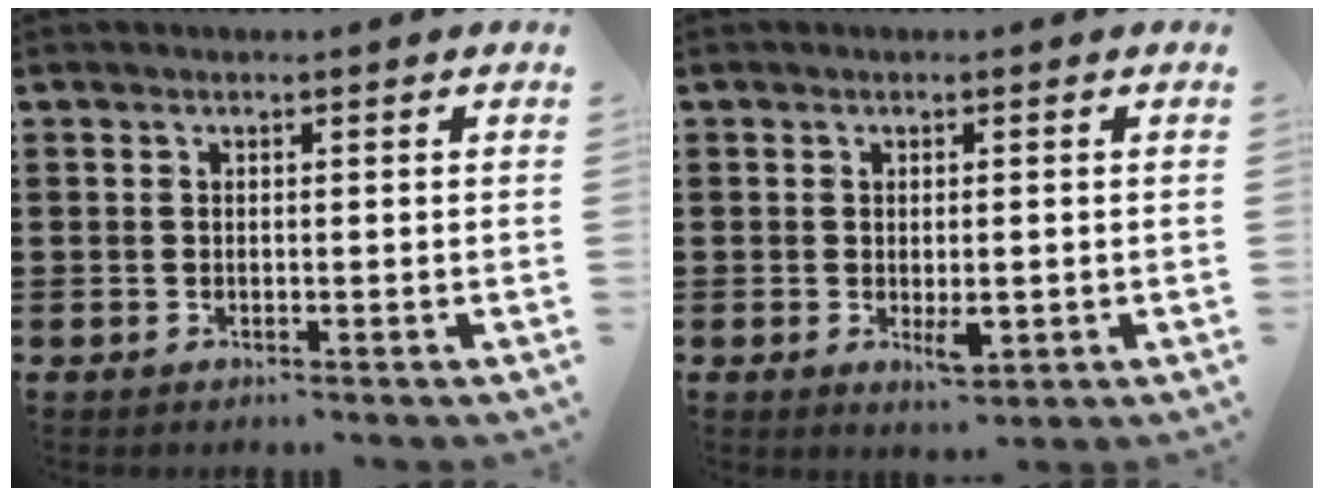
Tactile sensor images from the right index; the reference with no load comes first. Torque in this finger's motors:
{"motor_torque": [0.06, -0.05, 0.08, 0.02]}